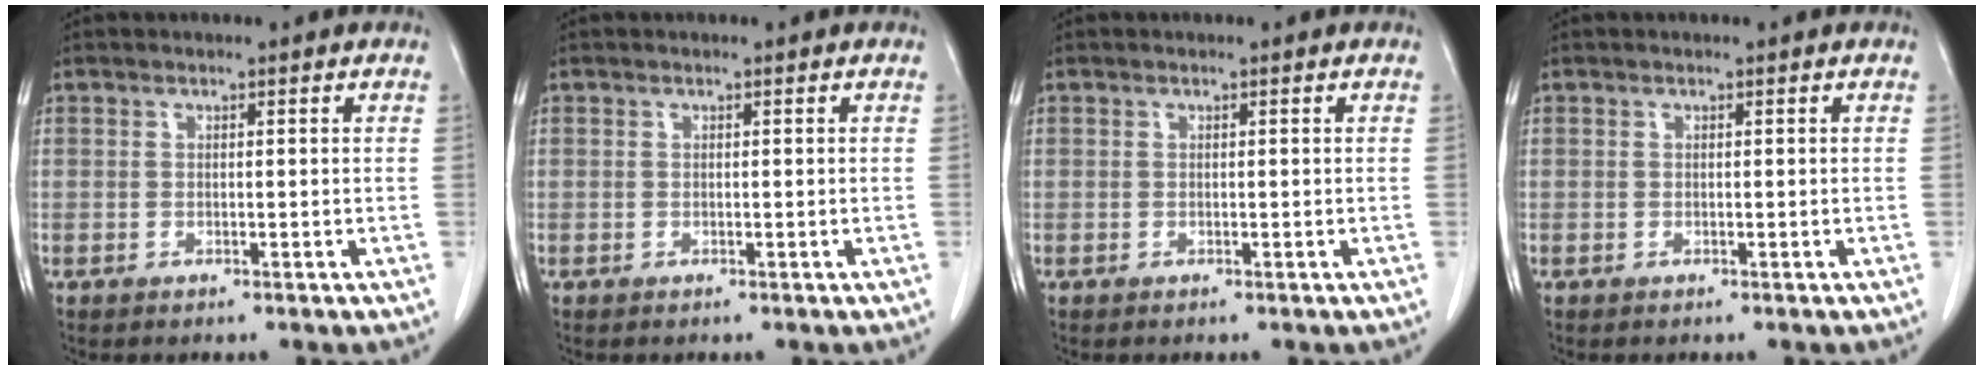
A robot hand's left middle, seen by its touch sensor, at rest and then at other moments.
{"total": 0.0}
{"total": 0.0}
{"total": 0.0}